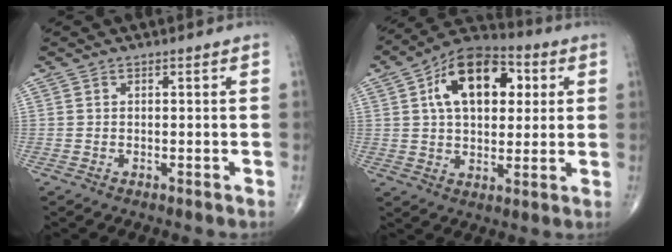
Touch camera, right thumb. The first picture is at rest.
{"total": 17.1, "force": [4.8, 10.2, 12.9], "torque": [-0.172, 0.010, 0.071]}